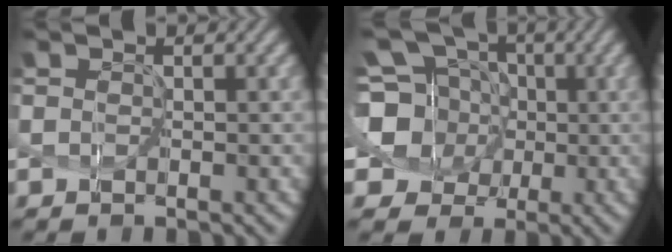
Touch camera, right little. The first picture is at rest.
{"total": 6.5, "force": [0.3, 5.8, 2.9], "torque": [-0.071, -0.005, -0.010]}